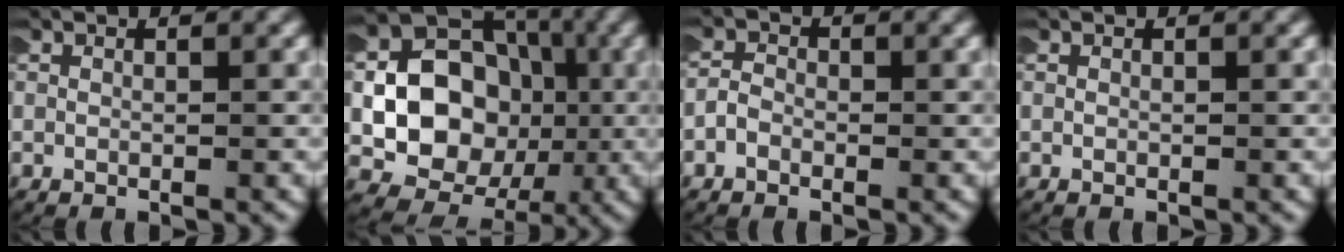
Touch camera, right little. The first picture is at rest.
{"total": 11.0, "force": [-1.2, 9.0, 6.2], "torque": [-0.134, -0.031, -0.012]}
{"total": 1.1, "force": [-0.4, 0.9, 0.5], "torque": [-0.014, 0.005, -0.013]}
{"total": 0.0}